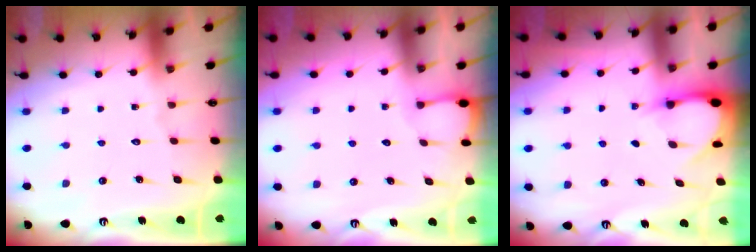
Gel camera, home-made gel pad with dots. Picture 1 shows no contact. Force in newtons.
{"total": 1.5, "press": 1.5, "slide": 0.1}
{"total": 3.0, "press": 3.0, "slide": 0.4}